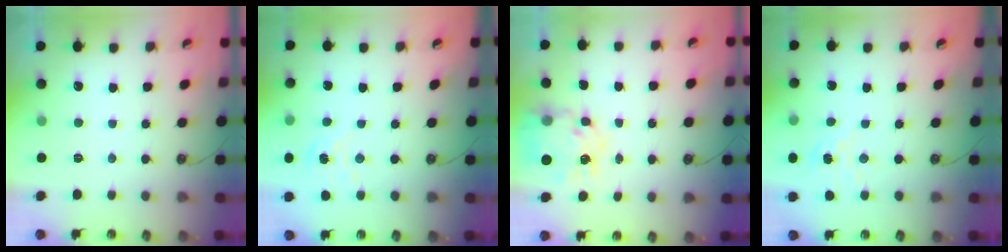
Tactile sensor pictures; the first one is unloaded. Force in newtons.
{"total": 2.3, "press": 2.3, "slide": 0.3}
{"total": 11.7, "press": 11.7, "slide": 1.1}
{"total": 2.9, "press": 2.9, "slide": 0.3}